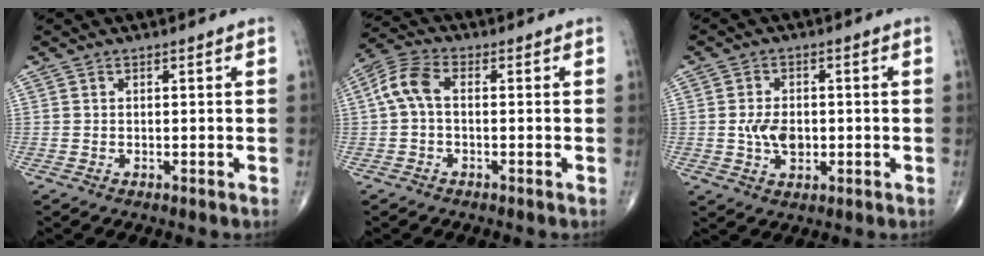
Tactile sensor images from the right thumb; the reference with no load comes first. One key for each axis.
{"total": 6.0, "fx": 0.0, "fy": 3.3, "fz": 5.1, "tx": -0.114, "ty": 0.021, "tz": -0.009}
{"total": 5.6, "fx": -0.5, "fy": 3.6, "fz": 4.2, "tx": -0.067, "ty": -0.002, "tz": -0.007}